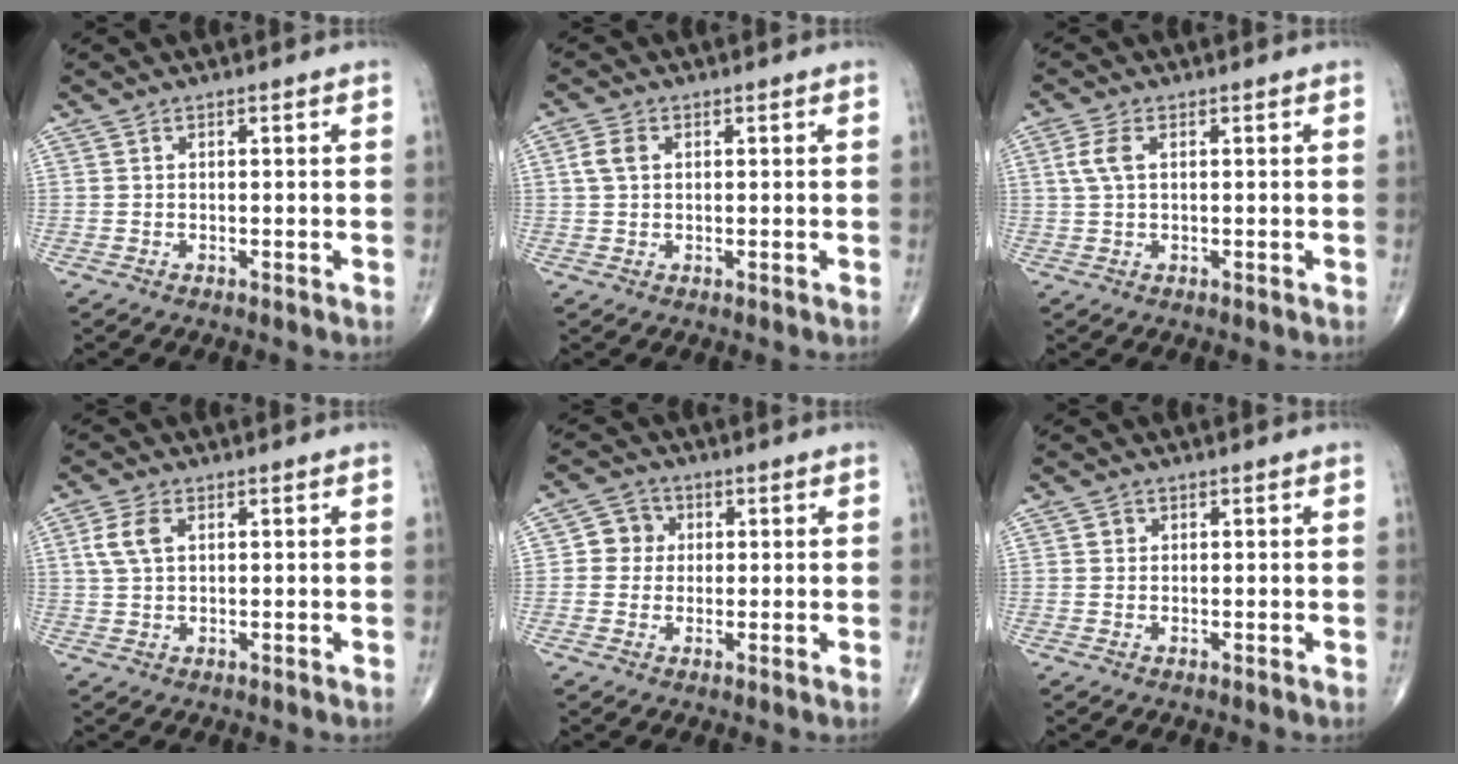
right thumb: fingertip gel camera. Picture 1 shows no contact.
{"total": 3.2, "force": [0.7, 2.2, 2.2], "torque": [-0.048, 0.006, 0.013]}
{"total": 3.6, "force": [0.9, 1.8, 2.9], "torque": [-0.079, 0.011, 0.017]}
{"total": 4.7, "force": [1.3, 2.7, 3.6], "torque": [-0.084, 0.007, 0.025]}
{"total": 4.8, "force": [0.5, 4.5, 1.5], "torque": [0.003, 0.007, -0.001]}
{"total": 0.9, "force": [0.2, 0.9, 0.2], "torque": [0.001, 0.001, 0.003]}